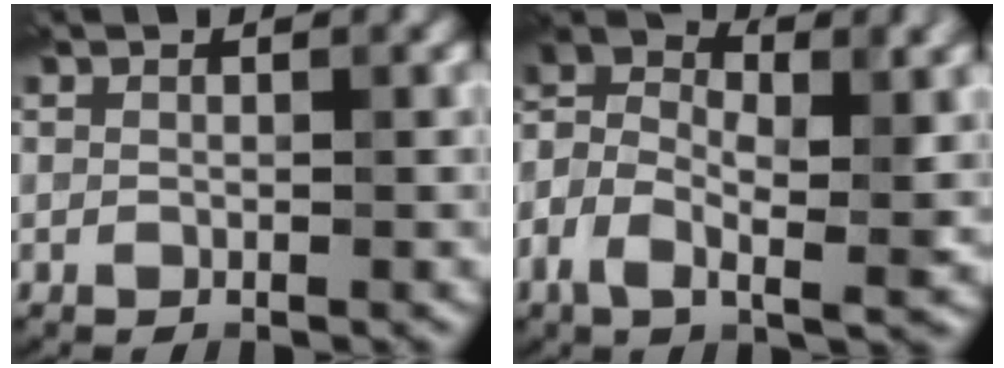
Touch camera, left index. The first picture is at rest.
{"total": 8.7, "force": [-1.4, 4.4, 7.4], "torque": [-0.154, 0.000, -0.042]}